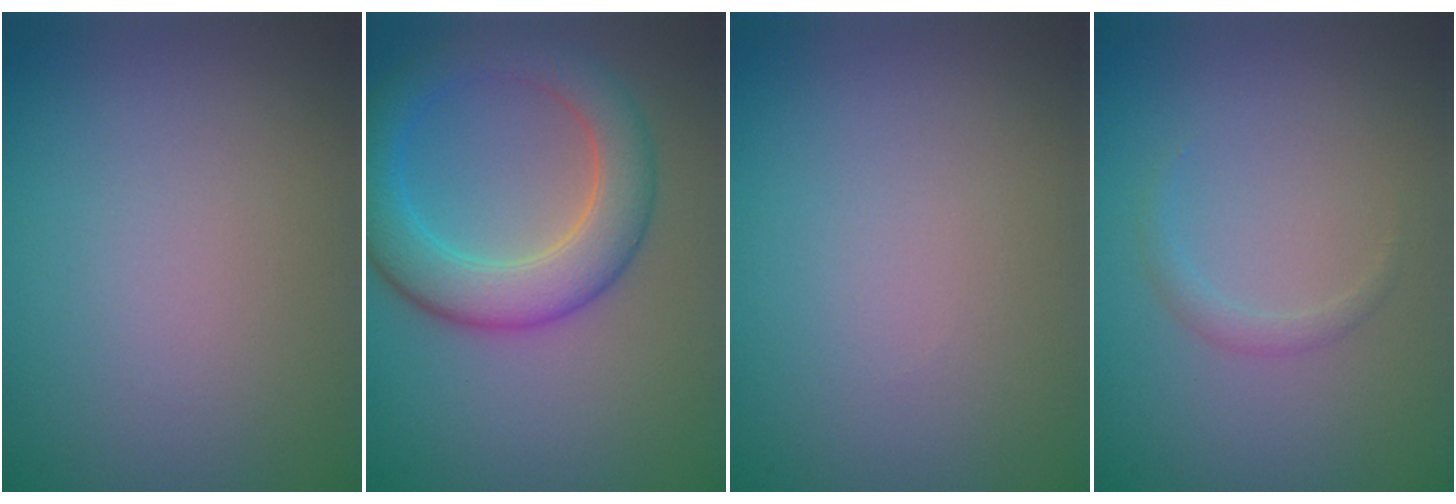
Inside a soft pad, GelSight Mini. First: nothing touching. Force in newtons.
{"total": 6.0, "press": 6.0, "slide": 0.3}
{"total": 0.0}
{"total": 0.9, "press": 0.9, "slide": 0.0}